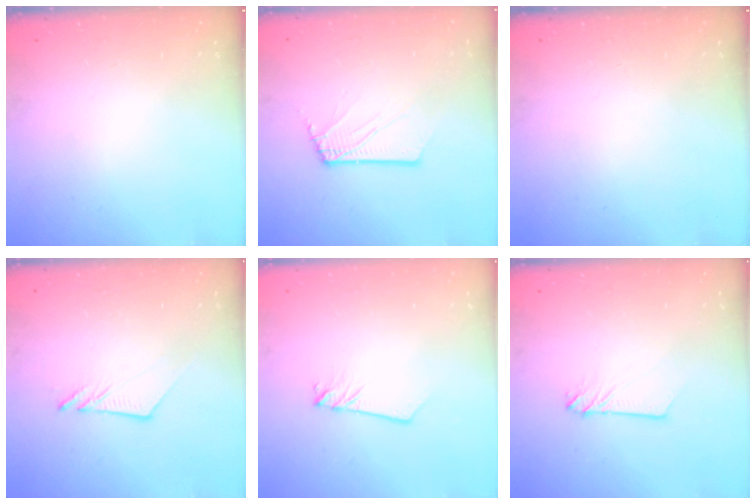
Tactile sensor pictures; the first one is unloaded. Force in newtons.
{"total": 2.5, "press": 2.5, "slide": 0.3}
{"total": 0.0}
{"total": 6.7, "press": 6.7, "slide": 0.1}
{"total": 2.5, "press": 2.5, "slide": 0.1}
{"total": 2.4, "press": 2.4, "slide": 0.2}